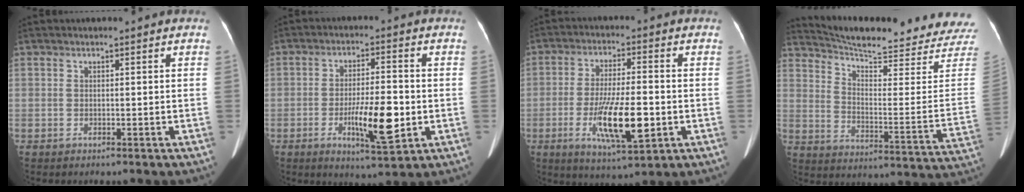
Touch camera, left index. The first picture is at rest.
{"total": 9.1, "force": [-2.3, 1.9, 8.6], "torque": [-0.145, -0.011, -0.036]}
{"total": 11.2, "force": [-2.9, 2.3, 10.6], "torque": [-0.194, -0.017, -0.046]}
{"total": 26.6, "force": [25.4, 1.8, 7.5], "torque": [-0.120, -0.118, 0.312]}